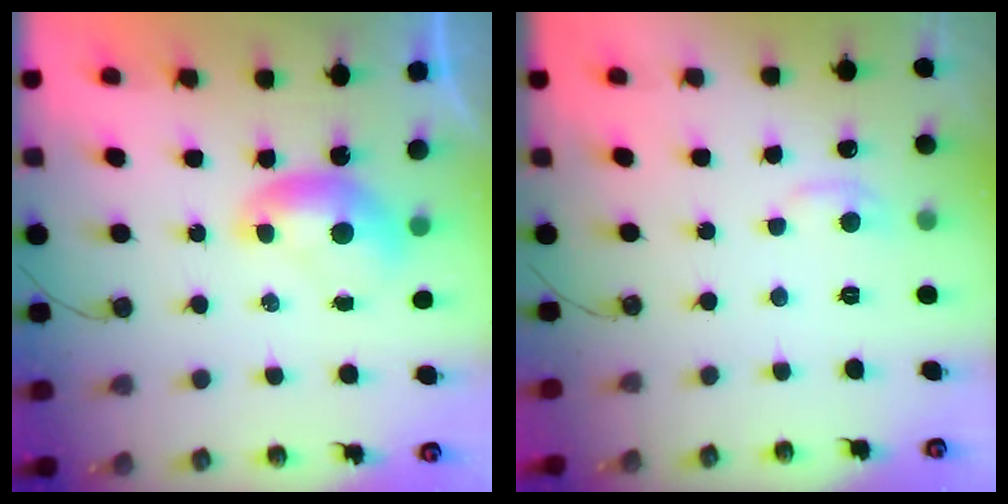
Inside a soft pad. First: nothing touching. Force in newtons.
{"total": 1.0, "press": 0.4, "slide": 0.9}